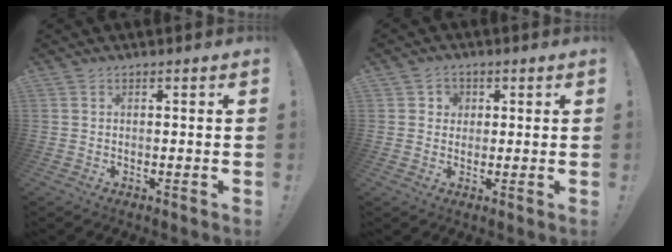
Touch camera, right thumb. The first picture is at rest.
{"total": 3.4, "force": [0.8, 3.2, 0.8], "torque": [-0.012, -0.001, 0.015]}